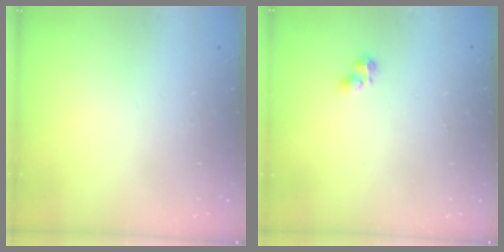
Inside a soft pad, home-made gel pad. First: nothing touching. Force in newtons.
{"total": 2.7, "press": 2.7, "slide": 0.3}